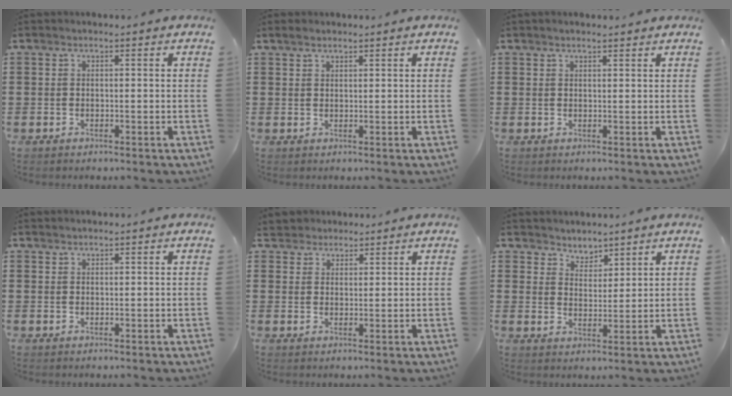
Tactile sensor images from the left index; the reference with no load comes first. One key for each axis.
{"total": 1.3, "fx": 1.2, "fy": 0.4, "fz": 0.4, "tx": -0.011, "ty": 0.003, "tz": 0.023}
{"total": 1.1, "fx": 1.0, "fy": 0.1, "fz": 0.4, "tx": -0.009, "ty": 0.001, "tz": 0.019}
{"total": 0.7, "fx": 0.7, "fy": 0.1, "fz": 0.0, "tx": -0.002, "ty": 0.000, "tz": 0.014}
{"total": 2.5, "fx": 2.2, "fy": 1.2, "fz": -0.4, "tx": -0.001, "ty": 0.007, "tz": 0.043}
{"total": 3.4, "fx": 3.2, "fy": 1.3, "fz": -0.3, "tx": -0.008, "ty": -0.002, "tz": 0.059}